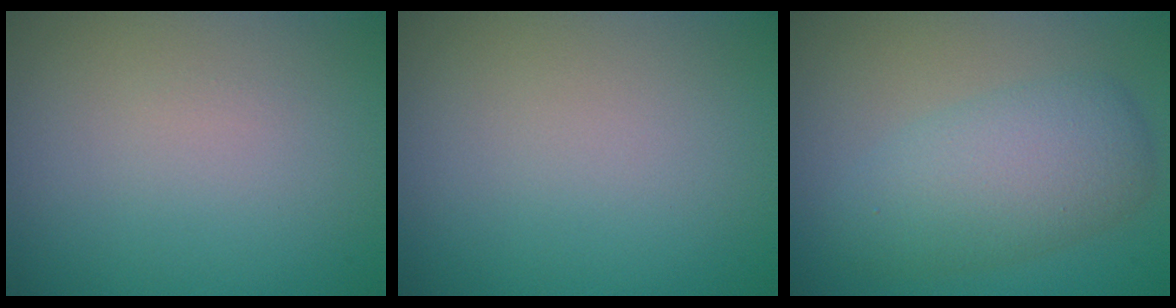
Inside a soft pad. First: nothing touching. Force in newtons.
{"total": 0.0}
{"total": 5.1, "press": 5.1, "slide": 0.0}